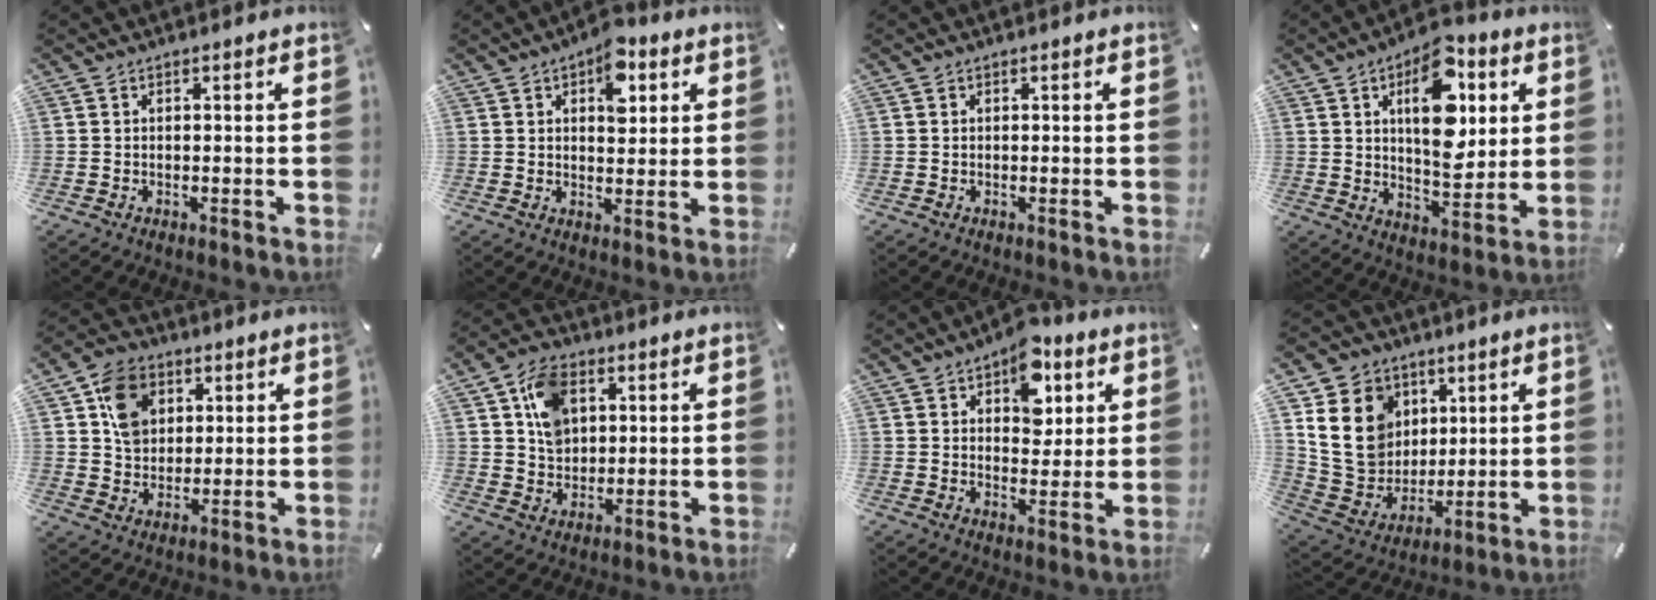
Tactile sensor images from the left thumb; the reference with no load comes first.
{"total": 8.7, "force": [3.7, 5.2, 6.0], "torque": [-0.060, -0.013, 0.055]}
{"total": 0.0}
{"total": 17.1, "force": [5.8, 9.5, 13.0], "torque": [-0.178, -0.019, 0.095]}
{"total": 10.1, "force": [3.6, 8.3, 4.5], "torque": [-0.076, 0.008, 0.071]}
{"total": 9.8, "force": [3.3, 7.7, 5.1], "torque": [-0.083, 0.009, 0.064]}
{"total": 10.7, "force": [5.1, 7.0, 6.4], "torque": [-0.068, -0.019, 0.082]}
{"total": 16.7, "force": [4.8, 14.4, 6.9], "torque": [-0.143, -0.019, 0.098]}